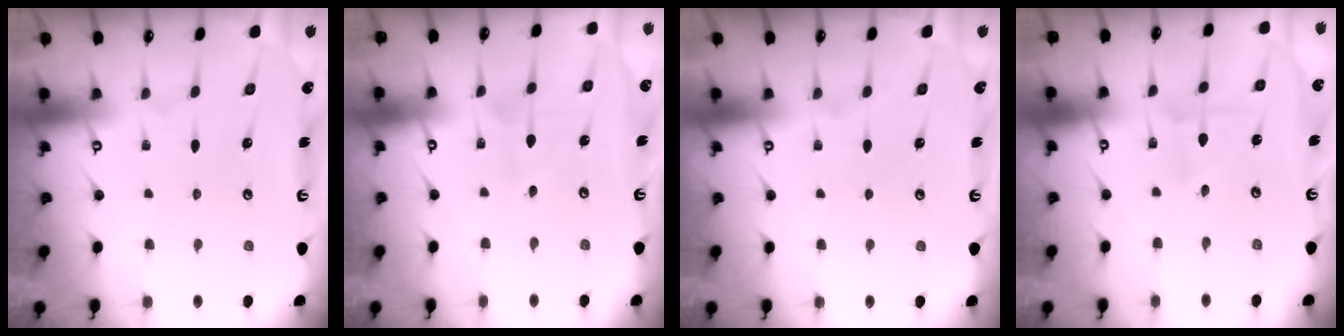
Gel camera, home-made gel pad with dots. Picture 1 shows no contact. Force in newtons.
{"total": 3.0, "press": 2.9, "slide": 0.3}
{"total": 0.0}
{"total": 1.0, "press": 1.0, "slide": 0.1}